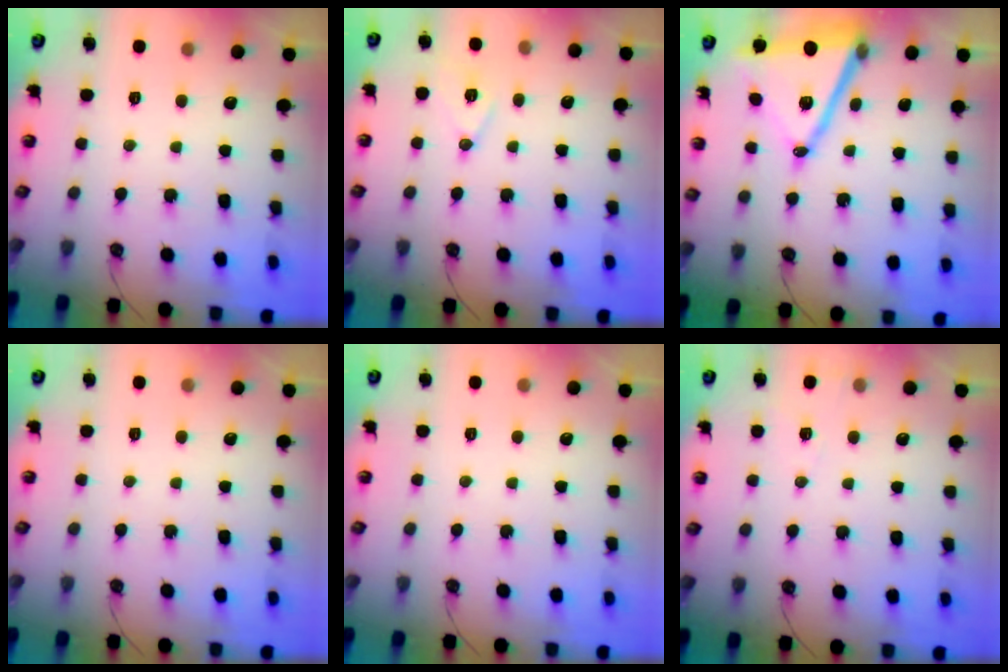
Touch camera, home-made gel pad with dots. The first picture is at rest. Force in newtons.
{"total": 9.2, "press": 8.5, "slide": 3.6}
{"total": 16.6, "press": 16.2, "slide": 3.7}
{"total": 0.0}
{"total": 0.0}
{"total": 4.3, "press": 4.2, "slide": 1.0}